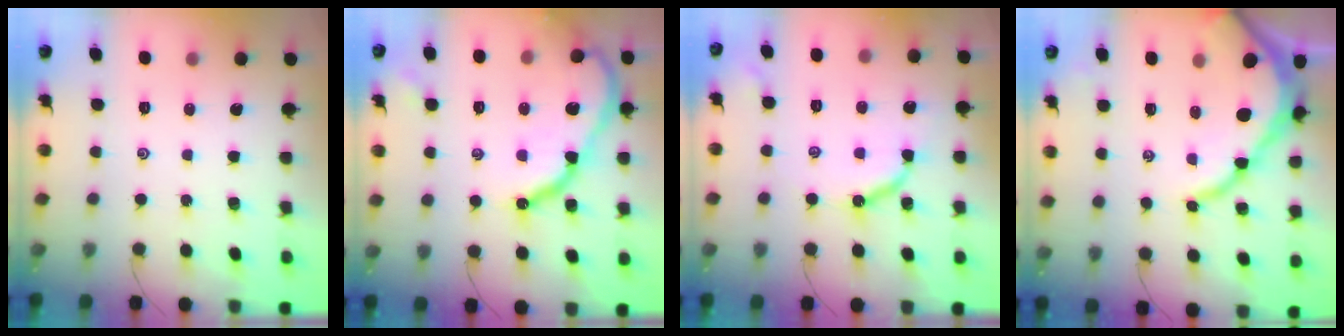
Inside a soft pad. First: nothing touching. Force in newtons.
{"total": 16.1, "press": 16.1, "slide": 1.2}
{"total": 9.0, "press": 9.0, "slide": 0.4}
{"total": 12.2, "press": 12.1, "slide": 1.3}